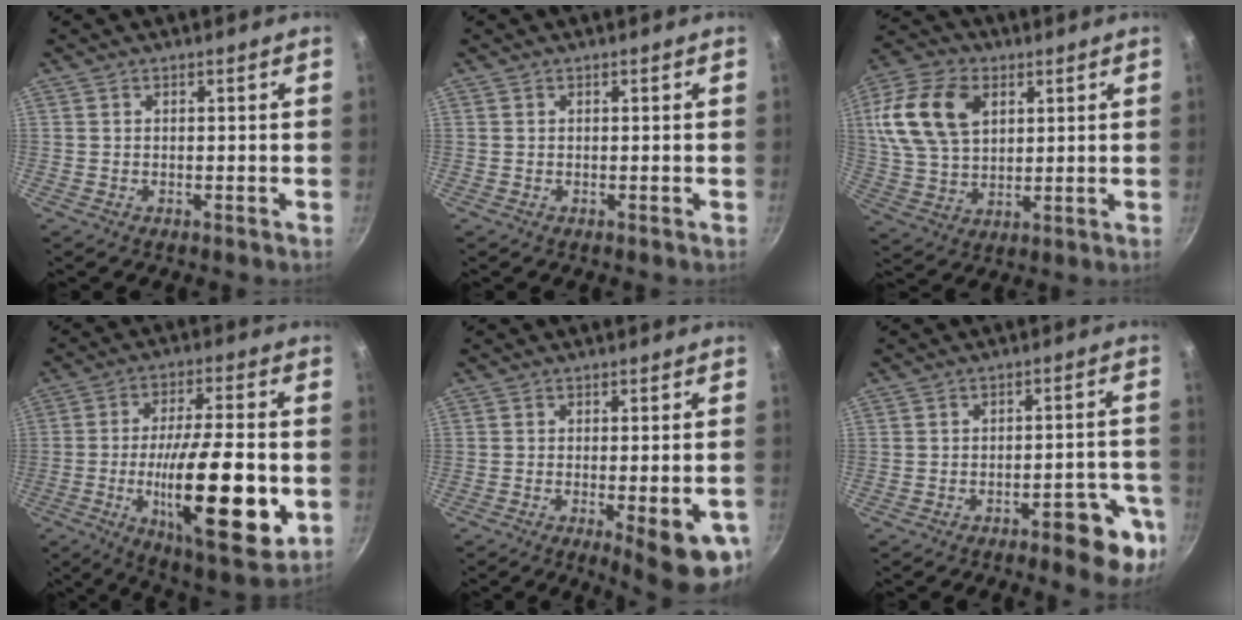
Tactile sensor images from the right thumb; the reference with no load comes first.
{"total": 0.0}
{"total": 16.3, "force": [5.0, 10.8, 11.1], "torque": [-0.204, 0.001, 0.095]}
{"total": 24.4, "force": [-5.4, 7.4, 22.7], "torque": [-0.349, 0.008, -0.083]}
{"total": 12.3, "force": [-4.2, 3.4, 11.1], "torque": [-0.122, 0.004, -0.050]}
{"total": 10.8, "force": [-5.6, 3.9, 8.4], "torque": [-0.068, 0.039, -0.064]}